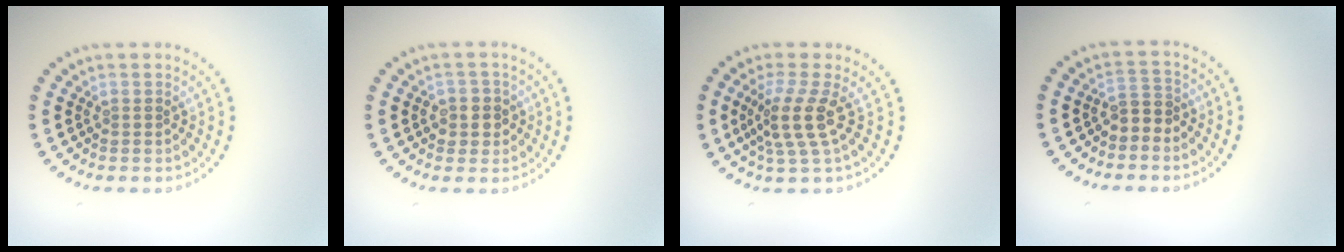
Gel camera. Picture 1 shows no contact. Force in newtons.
{"total": 2.2, "press": 2.1, "slide": 0.7}
{"total": 3.6, "press": 2.8, "slide": 2.3}
{"total": 1.8, "press": 1.5, "slide": 0.9}